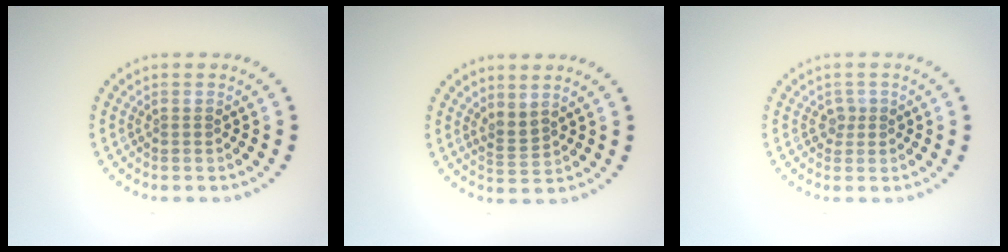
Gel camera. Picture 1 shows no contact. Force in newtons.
{"total": 1.7, "press": 1.3, "slide": 1.1}
{"total": 1.1, "press": 0.9, "slide": 0.7}